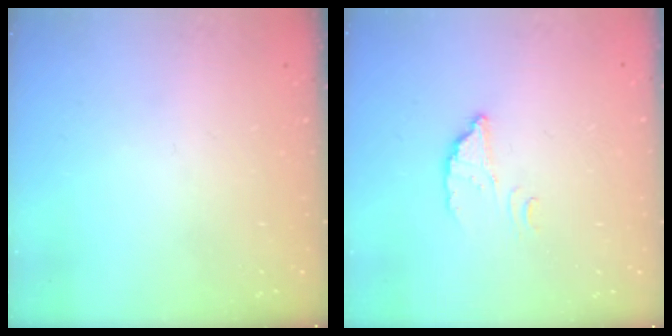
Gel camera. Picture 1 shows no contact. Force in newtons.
{"total": 2.8, "press": 2.8, "slide": 0.1}